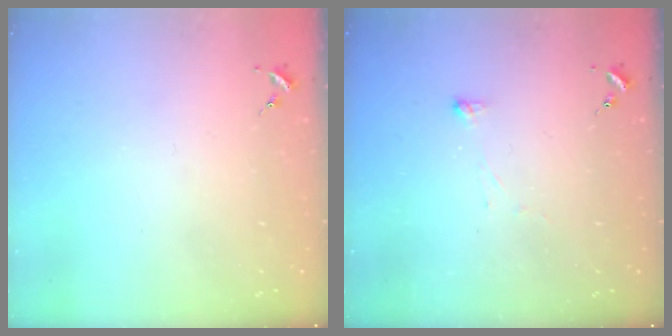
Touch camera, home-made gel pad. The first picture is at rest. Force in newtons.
{"total": 2.9, "press": 2.8, "slide": 0.4}